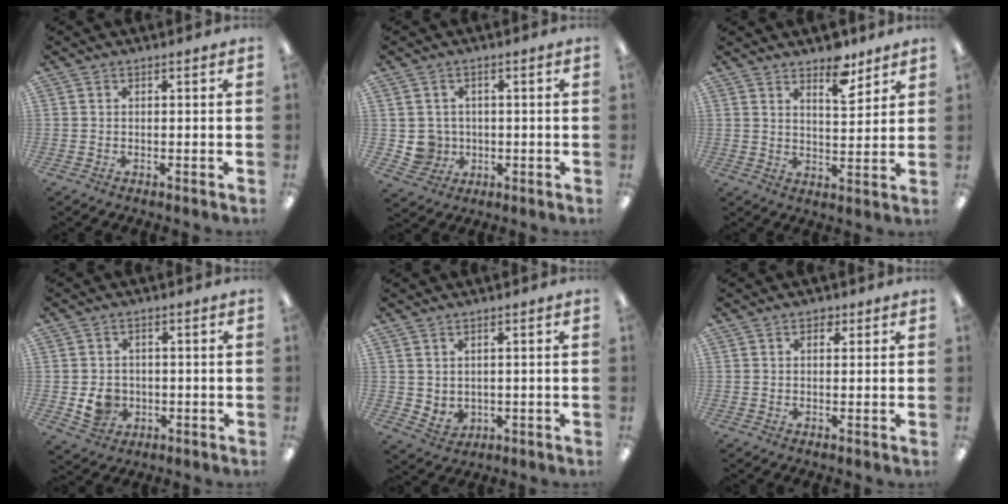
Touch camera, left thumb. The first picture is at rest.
{"total": 4.6, "force": [0.4, 4.6, 0.6], "torque": [-0.016, 0.007, 0.012]}
{"total": 7.7, "force": [6.1, 2.9, 3.6], "torque": [-0.031, -0.045, 0.103]}
{"total": 5.5, "force": [-0.6, 5.0, 2.1], "torque": [-0.025, 0.004, -0.010]}
{"total": 3.0, "force": [2.0, 2.1, 0.9], "torque": [-0.014, -0.013, 0.036]}
{"total": 2.1, "force": [1.2, 1.3, 1.2], "torque": [-0.009, -0.002, 0.016]}